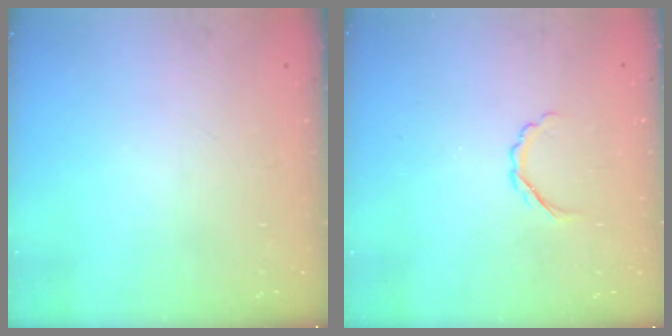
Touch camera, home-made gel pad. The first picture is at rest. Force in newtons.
{"total": 2.7, "press": 2.6, "slide": 0.7}